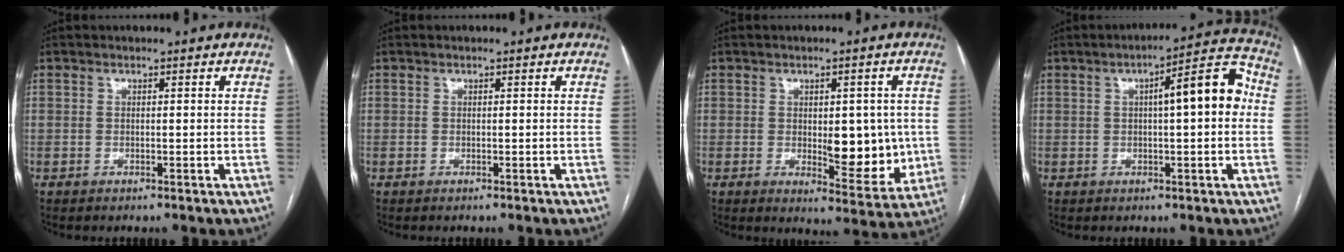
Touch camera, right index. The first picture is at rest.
{"total": 0.0}
{"total": 10.0, "force": [-0.5, 4.2, 9.0], "torque": [-0.108, -0.007, 0.008]}
{"total": 9.8, "force": [1.1, 1.9, 9.5], "torque": [-0.131, 0.034, 0.011]}